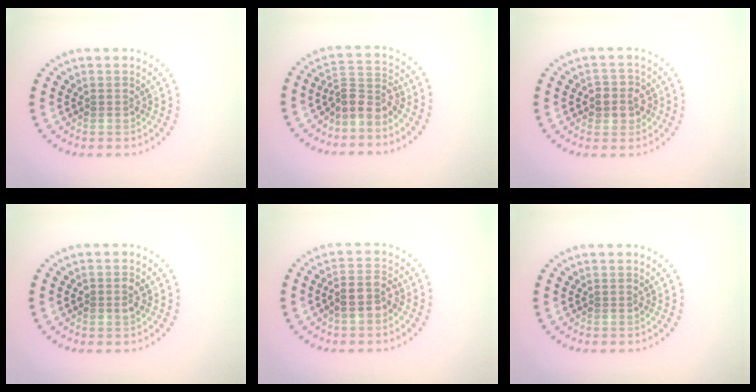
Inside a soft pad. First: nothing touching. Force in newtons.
{"total": 3.0, "press": 2.3, "slide": 2.0}
{"total": 2.7, "press": 2.6, "slide": 0.8}
{"total": 1.4, "press": 1.4, "slide": 0.3}
{"total": 2.8, "press": 2.6, "slide": 1.1}
{"total": 0.0}